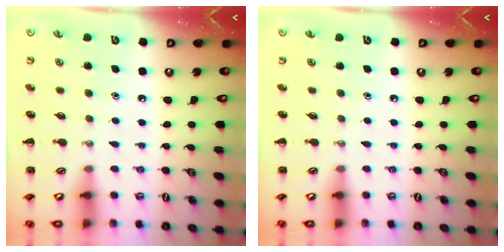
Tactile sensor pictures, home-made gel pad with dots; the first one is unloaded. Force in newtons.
{"total": 0.0}